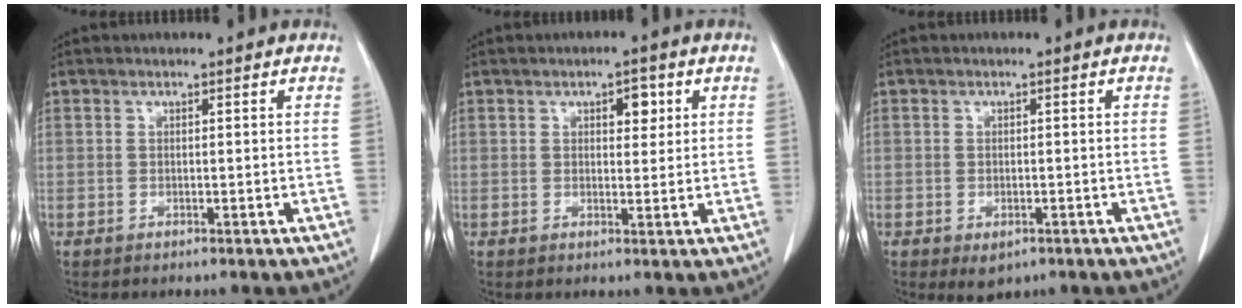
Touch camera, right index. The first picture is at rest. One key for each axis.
{"total": 3.0, "fx": 1.3, "fy": 1.5, "fz": 2.3, "tx": -0.031, "ty": 0.002, "tz": 0.018}
{"total": 2.6, "fx": -1.4, "fy": 1.6, "fz": 1.6, "tx": -0.020, "ty": -0.003, "tz": -0.007}